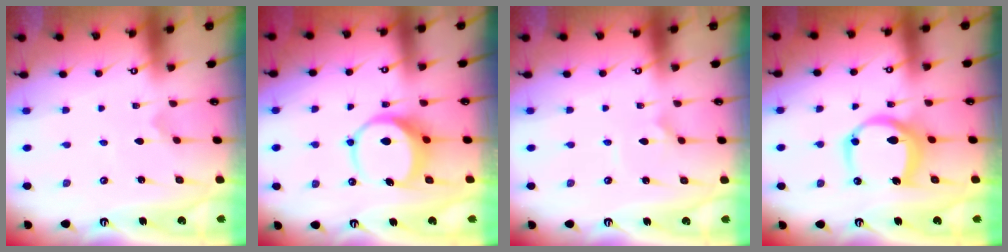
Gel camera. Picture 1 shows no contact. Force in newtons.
{"total": 8.9, "press": 8.8, "slide": 1.3}
{"total": 2.5, "press": 2.4, "slide": 0.4}
{"total": 11.2, "press": 11.2, "slide": 0.5}